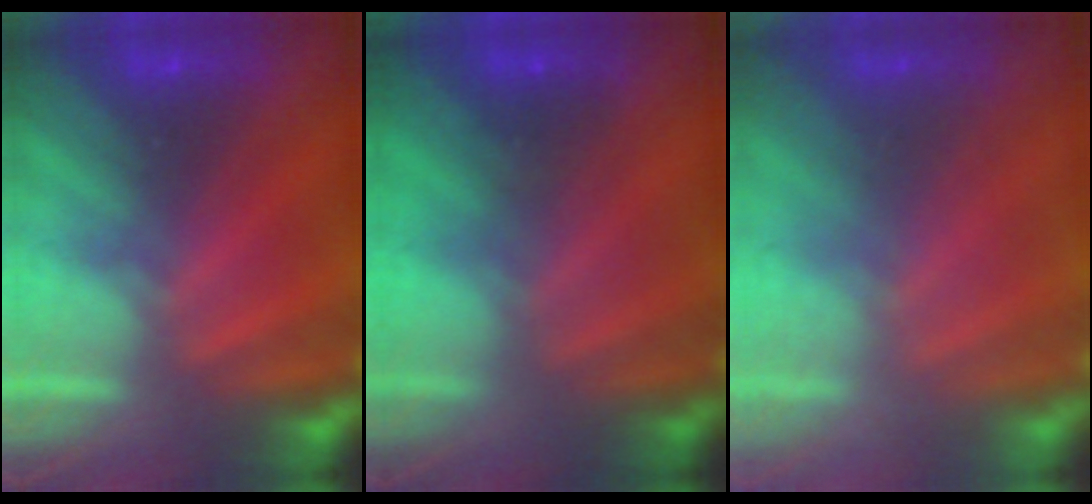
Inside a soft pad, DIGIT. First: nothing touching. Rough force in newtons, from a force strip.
{"total": 1.2}
{"total": 2.3}